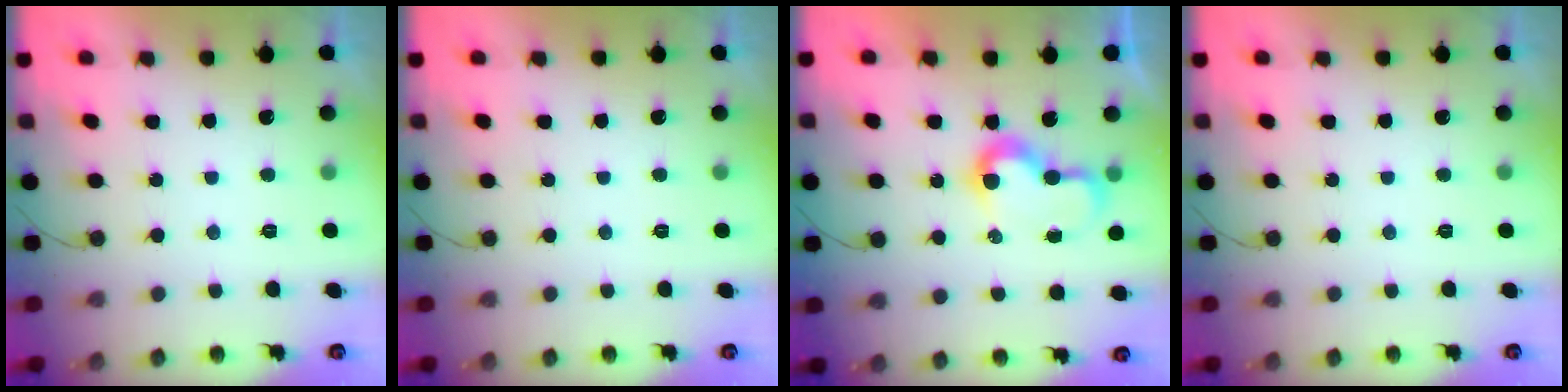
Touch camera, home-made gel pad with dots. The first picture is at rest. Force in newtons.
{"total": 0.0}
{"total": 8.0, "press": 8.0, "slide": 0.3}
{"total": 0.0}